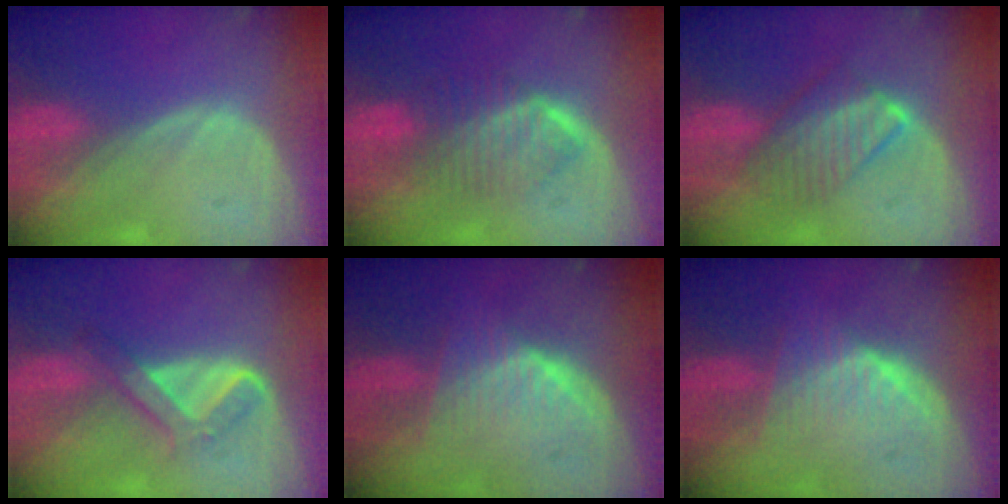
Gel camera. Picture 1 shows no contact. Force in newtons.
{"total": 6.4, "press": 6.4, "slide": 0.9}
{"total": 6.5, "press": 6.5, "slide": 1.0}
{"total": 5.1, "press": 4.9, "slide": 1.2}
{"total": 6.4, "press": 6.2, "slide": 1.8}
{"total": 6.4, "press": 6.2, "slide": 1.8}